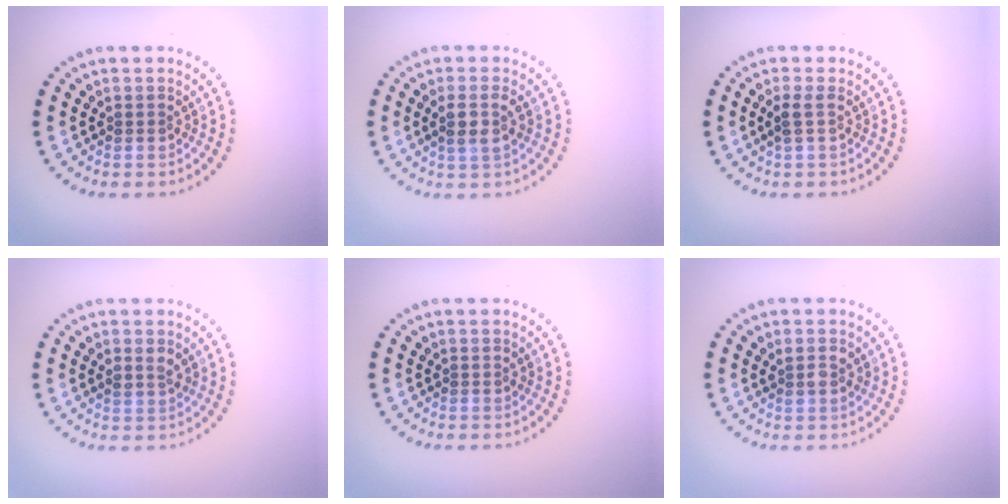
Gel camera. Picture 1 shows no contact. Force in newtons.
{"total": 2.2, "press": 1.9, "slide": 1.0}
{"total": 1.2, "press": 1.1, "slide": 0.5}
{"total": 1.5, "press": 1.4, "slide": 0.6}
{"total": 0.0}
{"total": 1.4, "press": 1.3, "slide": 0.6}